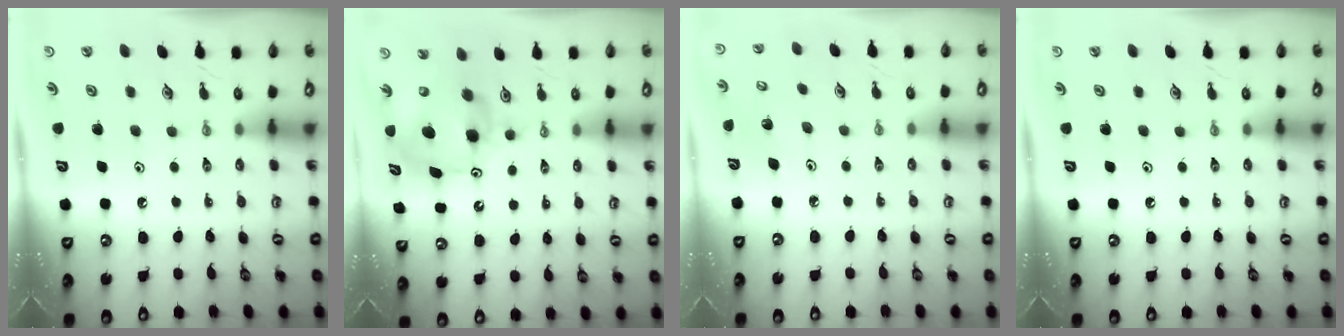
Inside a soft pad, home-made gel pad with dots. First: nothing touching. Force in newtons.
{"total": 10.0, "press": 10.0, "slide": 0.5}
{"total": 2.8, "press": 2.7, "slide": 0.7}
{"total": 0.0}